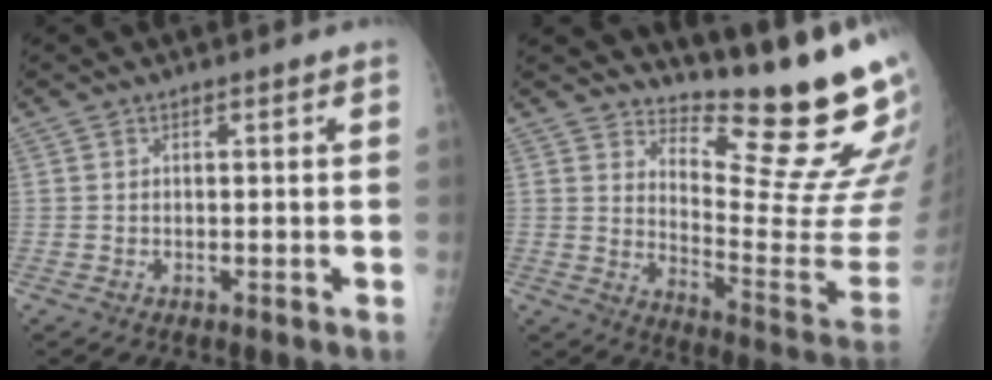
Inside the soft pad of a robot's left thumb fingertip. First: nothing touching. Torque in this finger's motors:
{"motor_torque": [0.43, 0.25, -0.23, -0.48, 0.16]}